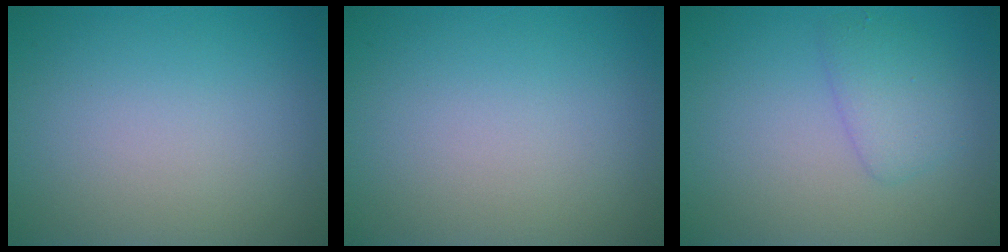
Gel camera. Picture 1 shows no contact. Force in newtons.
{"total": 0.0}
{"total": 2.2, "press": 2.2, "slide": 0.2}